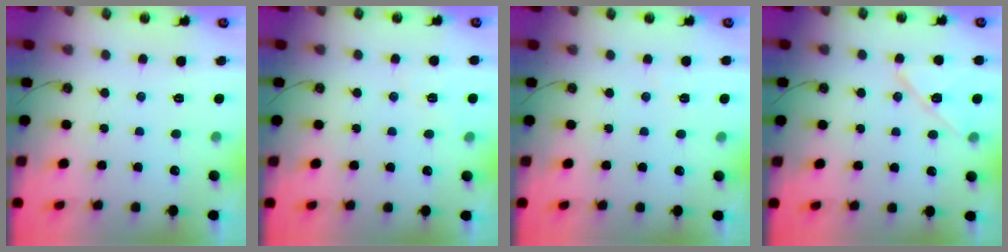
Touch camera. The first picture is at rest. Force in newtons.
{"total": 3.5, "press": 3.2, "slide": 1.4}
{"total": 1.8, "press": 1.7, "slide": 0.6}
{"total": 11.1, "press": 11.1, "slide": 0.6}